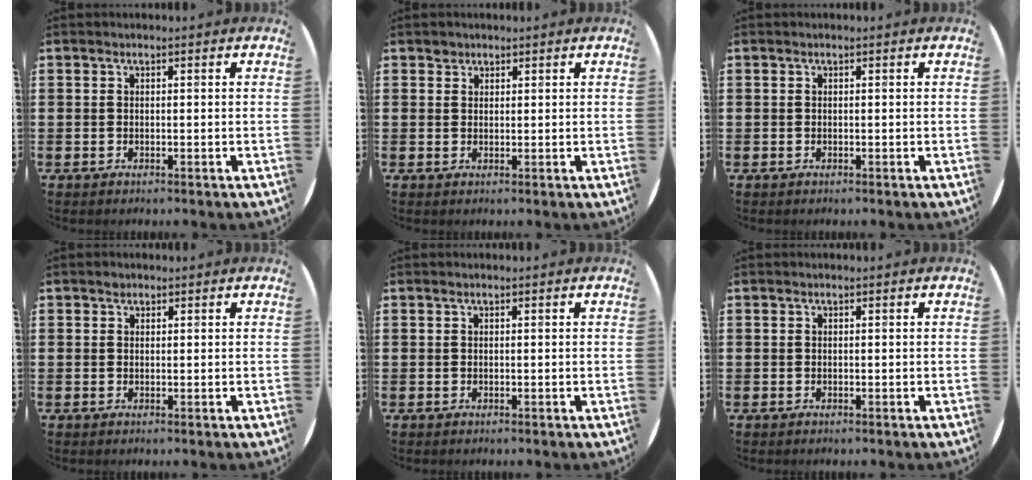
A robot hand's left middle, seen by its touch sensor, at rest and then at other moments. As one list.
[{"total": 1.2, "force": [1.0, 0.6, -0.1], "torque": [0.008, -0.002, 0.018]}, {"total": 0.0}, {"total": 0.7, "force": [0.5, 0.4, 0.1], "torque": [0.006, 0.000, 0.008]}, {"total": 0.0}, {"total": 0.0}]